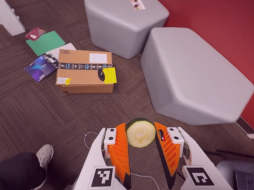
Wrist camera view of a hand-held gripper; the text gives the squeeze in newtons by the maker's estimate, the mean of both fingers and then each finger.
{"total": 10.0, "left": 10.1, "right": 9.8}